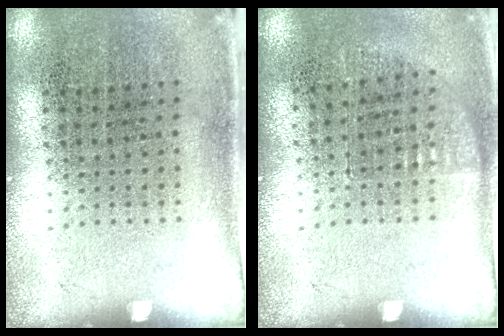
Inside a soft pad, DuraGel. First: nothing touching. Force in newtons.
{"total": 0.7, "press": 0.6, "slide": 0.3}